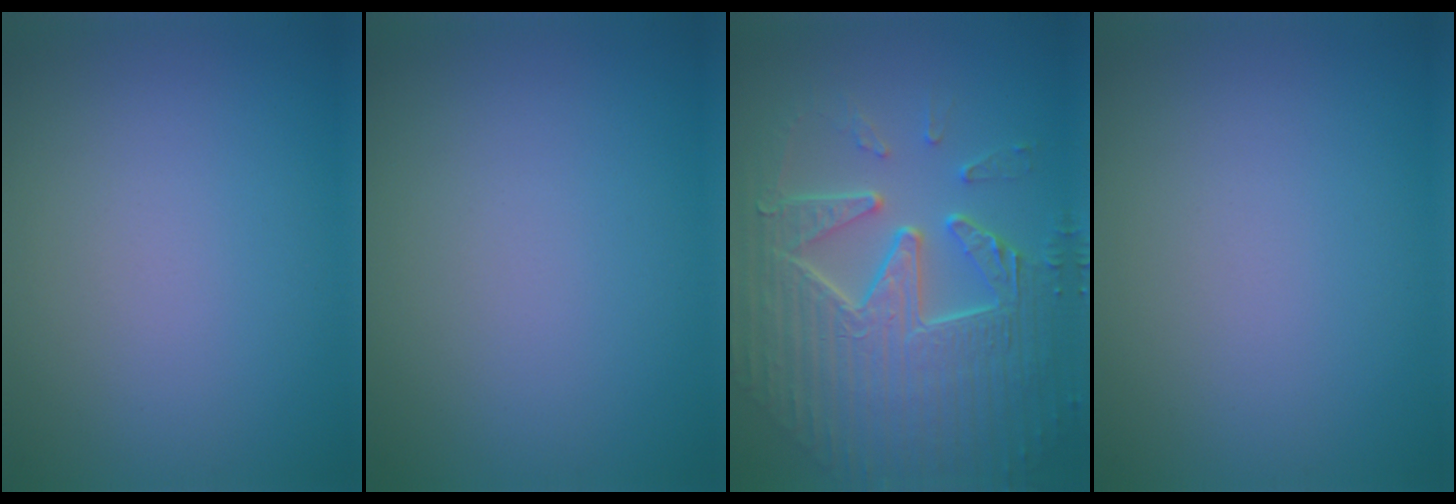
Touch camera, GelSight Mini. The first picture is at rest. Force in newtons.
{"total": 0.0}
{"total": 9.6, "press": 6.6, "slide": 7.0}
{"total": 0.0}